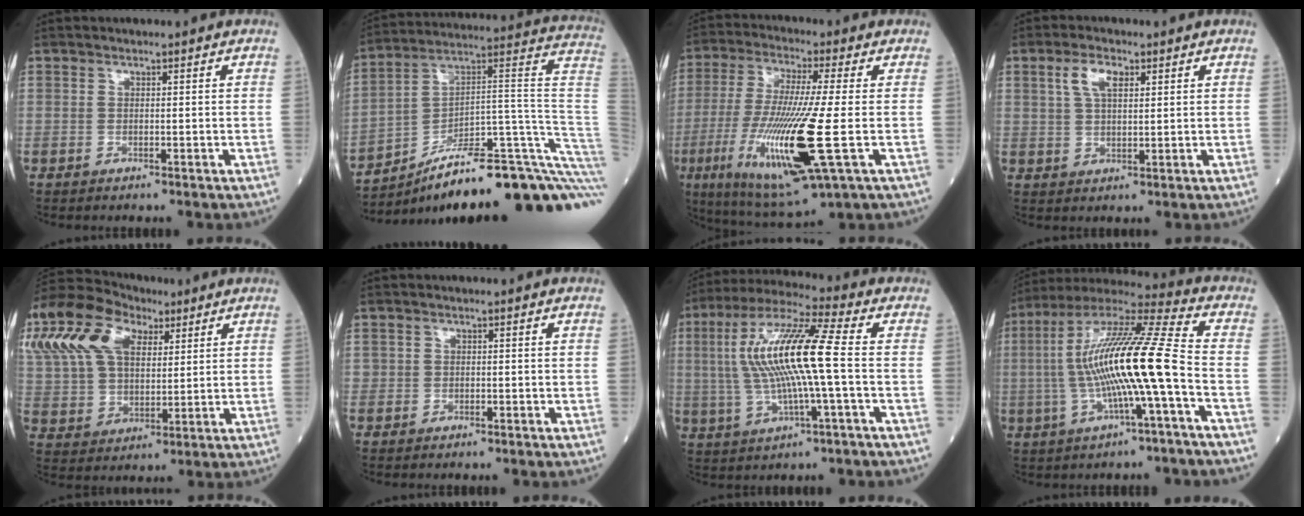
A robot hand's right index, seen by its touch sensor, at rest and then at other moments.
{"total": 29.5, "force": [-20.9, 2.9, 20.5], "torque": [-0.161, 0.037, -0.302]}
{"total": 18.8, "force": [-4.7, 1.2, 18.1], "torque": [-0.387, -0.042, -0.083]}
{"total": 4.7, "force": [2.1, 1.9, 3.8], "torque": [-0.082, 0.008, 0.043]}
{"total": 26.9, "force": [13.1, 16.7, 16.5], "torque": [-0.426, 0.102, 0.244]}
{"total": 0.5, "force": [-0.2, 0.5, 0.0], "torque": [0.004, 0.004, -0.004]}
{"total": 14.9, "force": [0.4, 0.9, 14.8], "torque": [-0.301, 0.016, 0.005]}
{"total": 17.7, "force": [-2.2, 0.6, 17.6], "torque": [-0.337, 0.015, -0.048]}